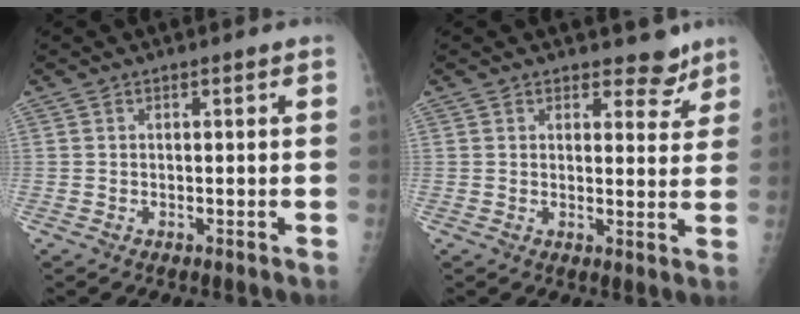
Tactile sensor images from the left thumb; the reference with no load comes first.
{"total": 4.7, "force": [3.9, 2.5, 1.1], "torque": [0.014, -0.028, 0.046]}